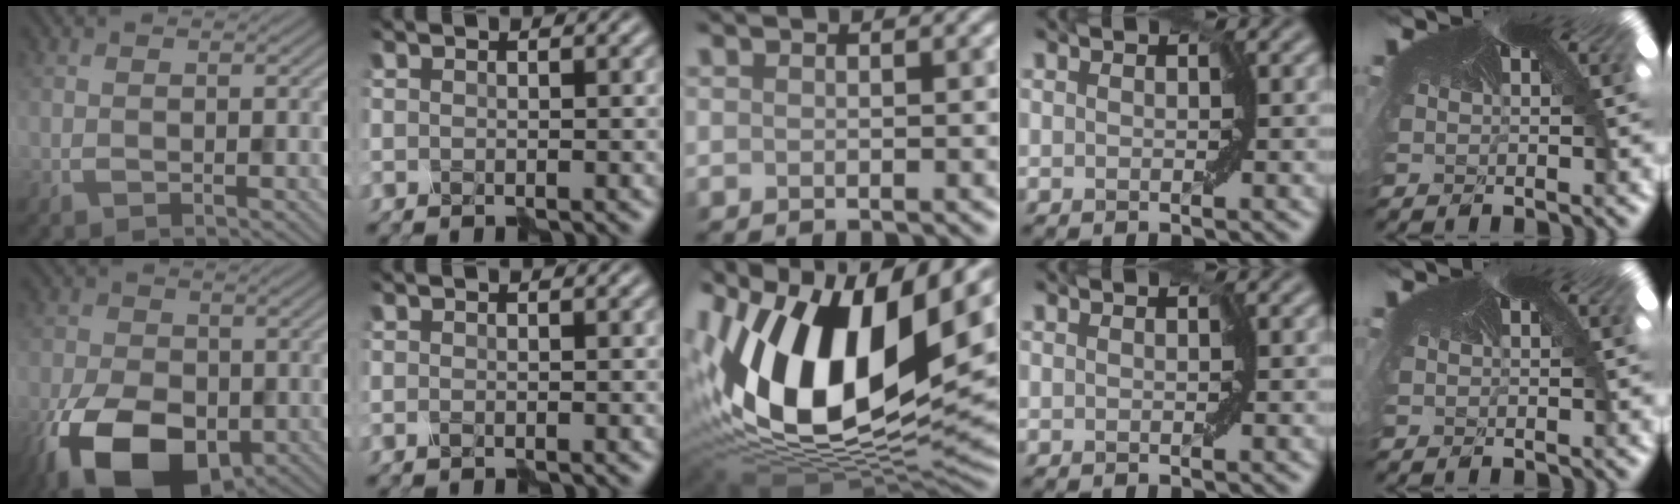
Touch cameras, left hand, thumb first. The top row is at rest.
{"thumb": {"total": 13.8, "force": [-6.6, 8.2, 9.0], "torque": [-0.185, -0.045, -0.110]}, "middle": {"total": 17.8, "force": [3.5, 8.9, 15.0], "torque": [-0.287, 0.012, 0.050]}}